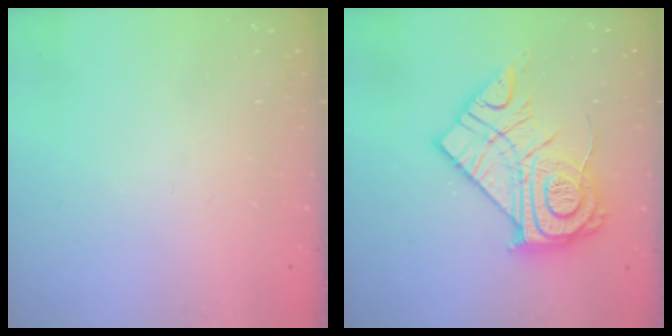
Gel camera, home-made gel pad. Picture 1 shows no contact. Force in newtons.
{"total": 20.7, "press": 20.6, "slide": 1.9}